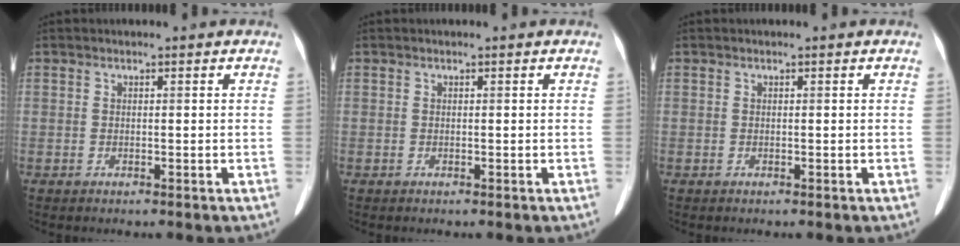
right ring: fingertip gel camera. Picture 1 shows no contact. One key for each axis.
{"total": 0.0}
{"total": 0.0}